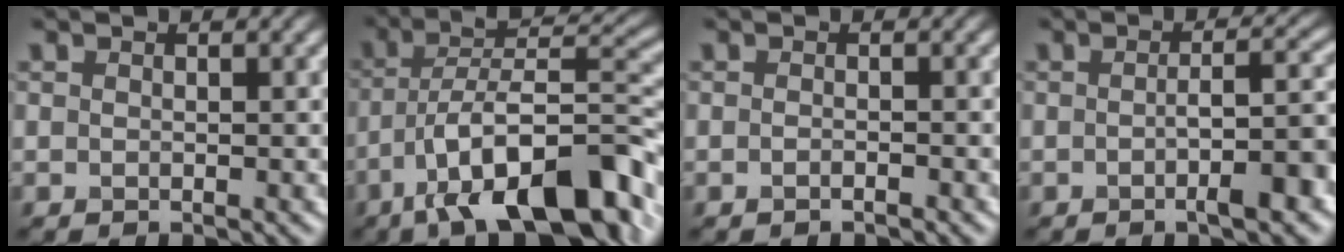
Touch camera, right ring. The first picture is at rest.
{"total": 14.2, "force": [-7.5, 4.7, 11.1], "torque": [-0.165, 0.007, -0.125]}
{"total": 0.8, "force": [-0.5, 0.2, 0.6], "torque": [-0.009, 0.000, -0.010]}
{"total": 5.3, "force": [-1.6, 1.3, 4.9], "torque": [-0.064, 0.010, -0.026]}